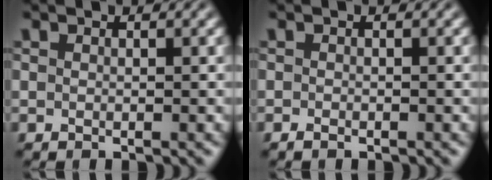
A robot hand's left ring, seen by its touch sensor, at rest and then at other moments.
{"total": 0.7, "force": [-0.6, 0.3, 0.3], "torque": [-0.006, -0.004, -0.011]}